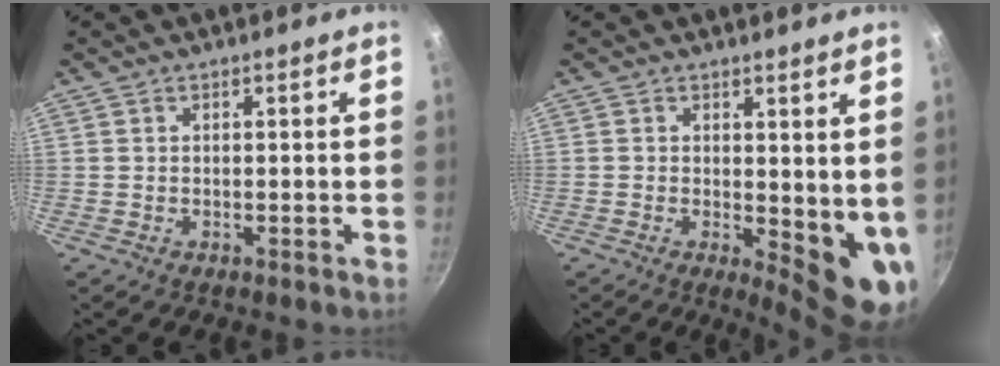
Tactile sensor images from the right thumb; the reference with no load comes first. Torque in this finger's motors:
{"motor_torque": [-0.01, 0.97, 1.46, -0.22, 0.14]}